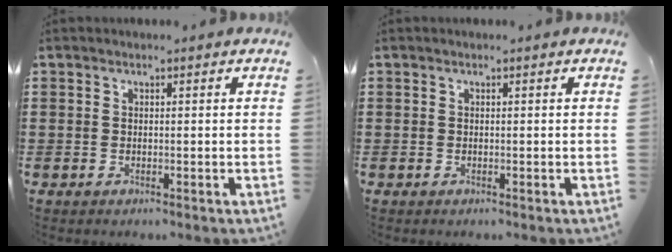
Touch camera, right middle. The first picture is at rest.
{"total": 0.0}